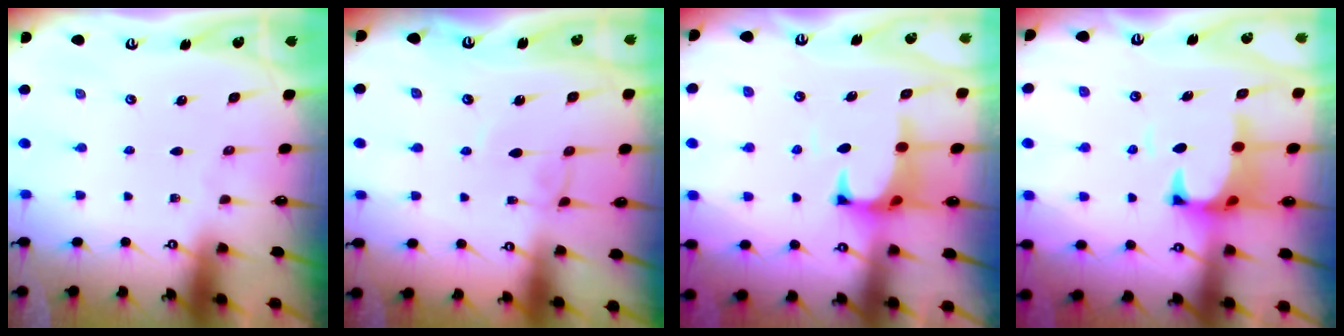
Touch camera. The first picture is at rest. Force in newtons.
{"total": 2.8, "press": 2.8, "slide": 0.1}
{"total": 1.3, "press": 0.8, "slide": 1.0}
{"total": 2.6, "press": 2.3, "slide": 1.1}